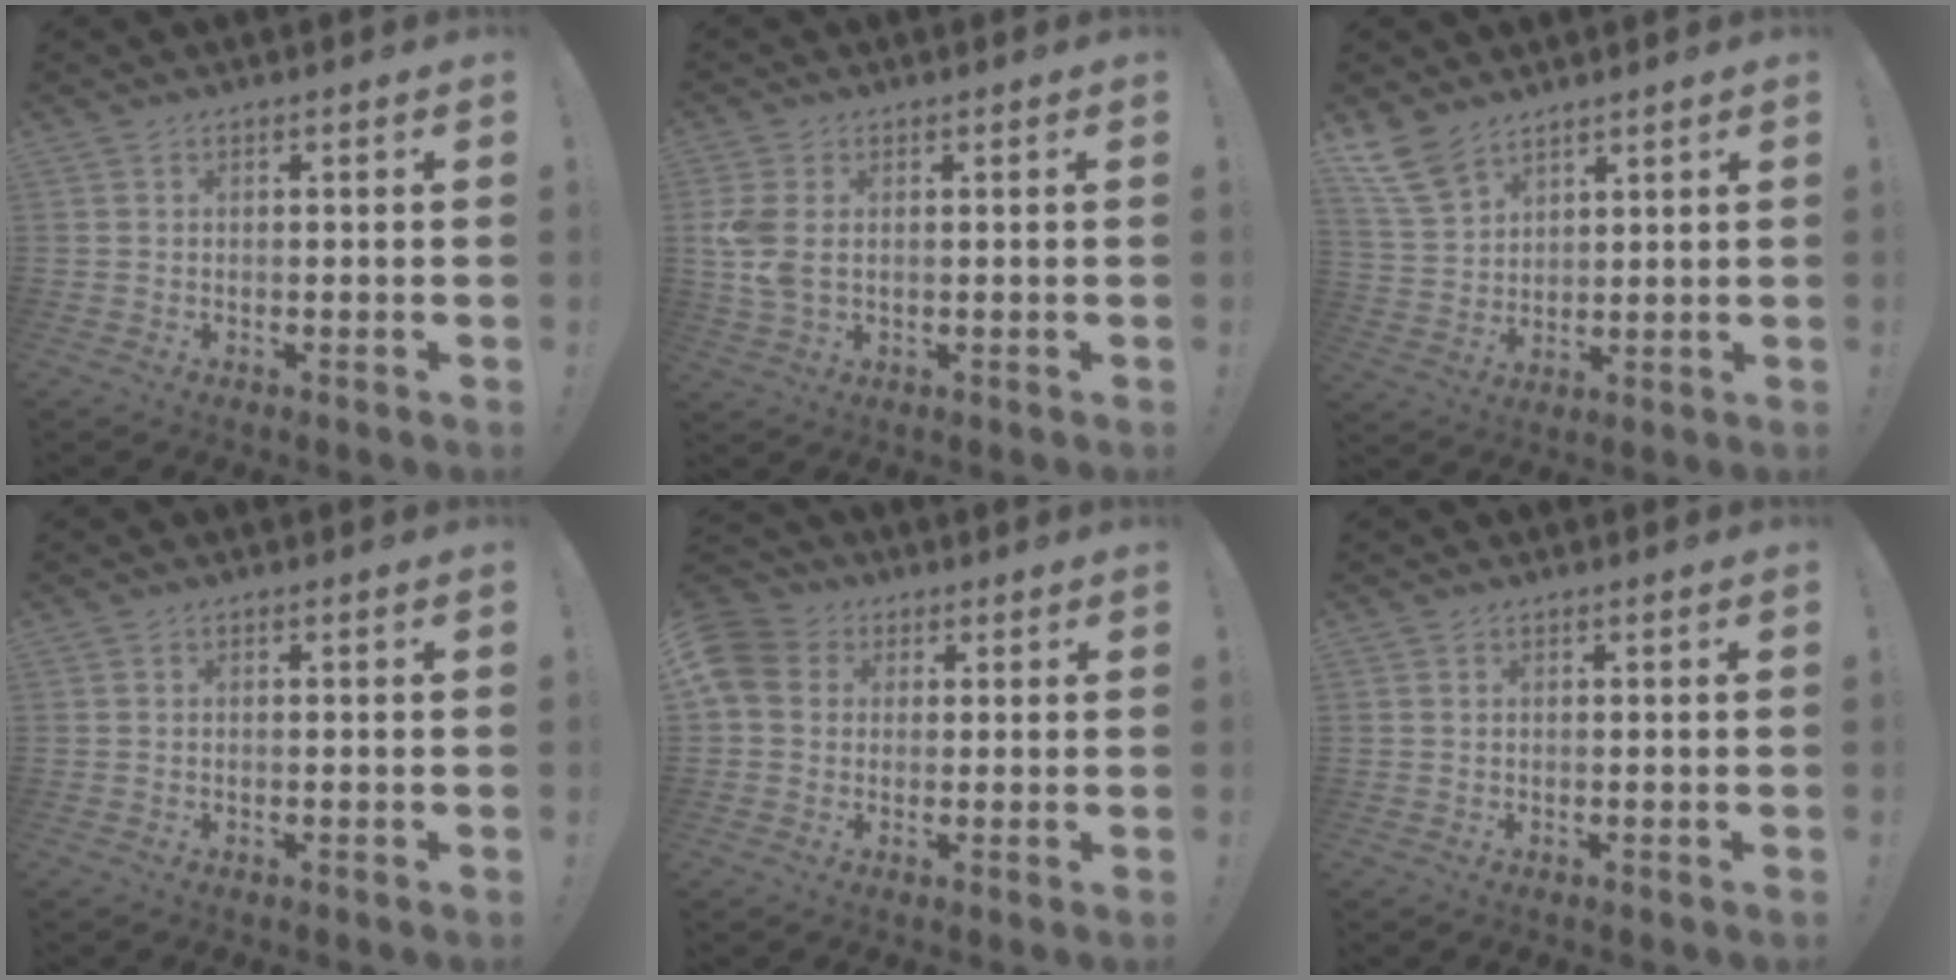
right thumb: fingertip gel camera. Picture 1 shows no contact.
{"total": 6.3, "force": [1.1, 3.9, 4.8], "torque": [-0.098, -0.003, 0.020]}
{"total": 10.0, "force": [7.5, 5.1, 4.2], "torque": [-0.089, -0.035, 0.151]}
{"total": 0.0}
{"total": 8.6, "force": [1.7, 7.5, 3.9], "torque": [-0.069, 0.002, 0.035]}
{"total": 0.0}